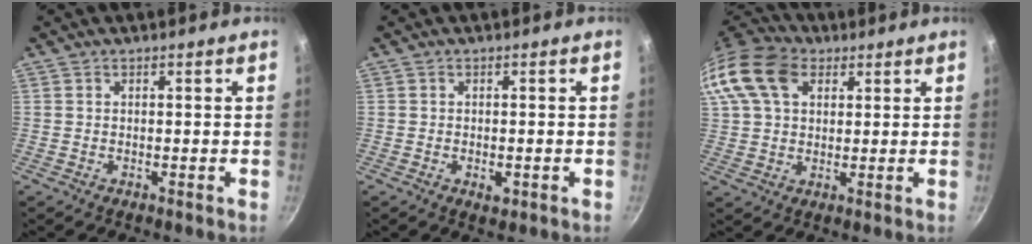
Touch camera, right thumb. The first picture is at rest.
{"total": 2.2, "force": [-0.7, 1.2, 1.7], "torque": [-0.022, -0.001, -0.010]}
{"total": 18.5, "force": [7.1, 12.9, 11.2], "torque": [-0.247, 0.030, 0.122]}